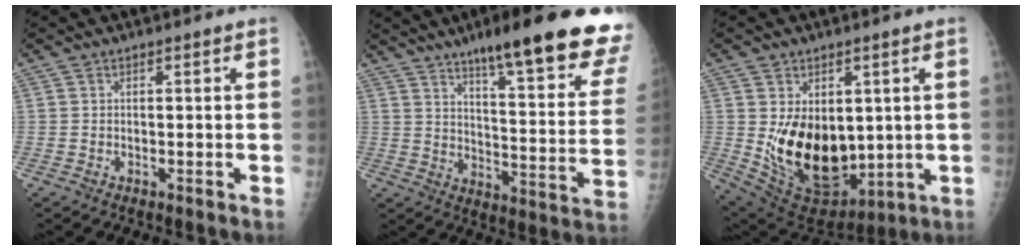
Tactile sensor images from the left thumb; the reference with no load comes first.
{"total": 25.5, "force": [17.5, 4.0, 18.2], "torque": [-0.224, -0.072, 0.237]}
{"total": 17.2, "force": [0.6, 11.4, 12.9], "torque": [-0.166, -0.034, 0.044]}